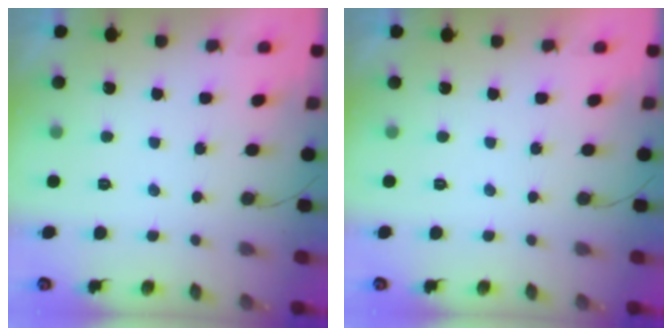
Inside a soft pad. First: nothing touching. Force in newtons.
{"total": 1.7, "press": 1.7, "slide": 0.0}